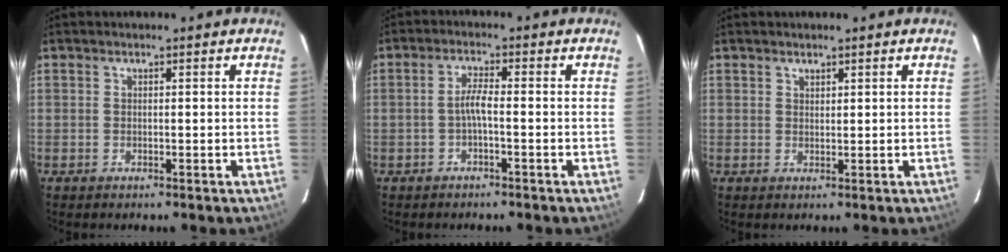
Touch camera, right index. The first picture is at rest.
{"total": 2.6, "force": [-1.1, 0.1, 2.3], "torque": [-0.047, 0.005, -0.022]}
{"total": 1.1, "force": [0.9, 0.5, 0.2], "torque": [-0.003, 0.001, 0.017]}